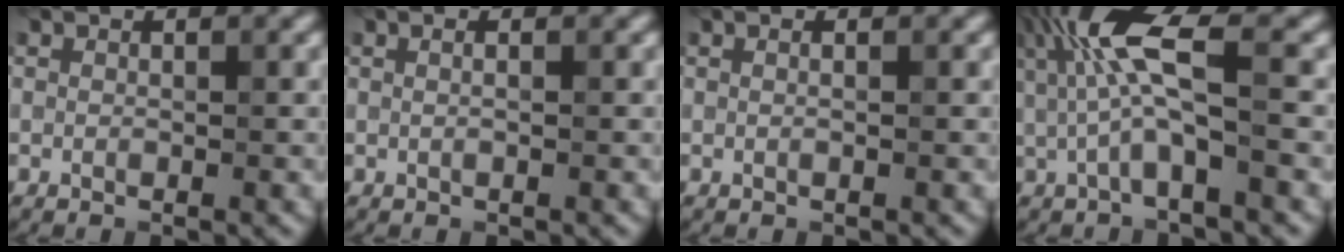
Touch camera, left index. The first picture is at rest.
{"total": 1.4, "force": [0.6, 0.7, 1.1], "torque": [-0.002, 0.003, -0.007]}
{"total": 0.7, "force": [0.3, 0.3, 0.6], "torque": [-0.004, -0.008, 0.000]}
{"total": 7.3, "force": [1.5, 1.9, 6.8], "torque": [-0.149, 0.006, 0.024]}